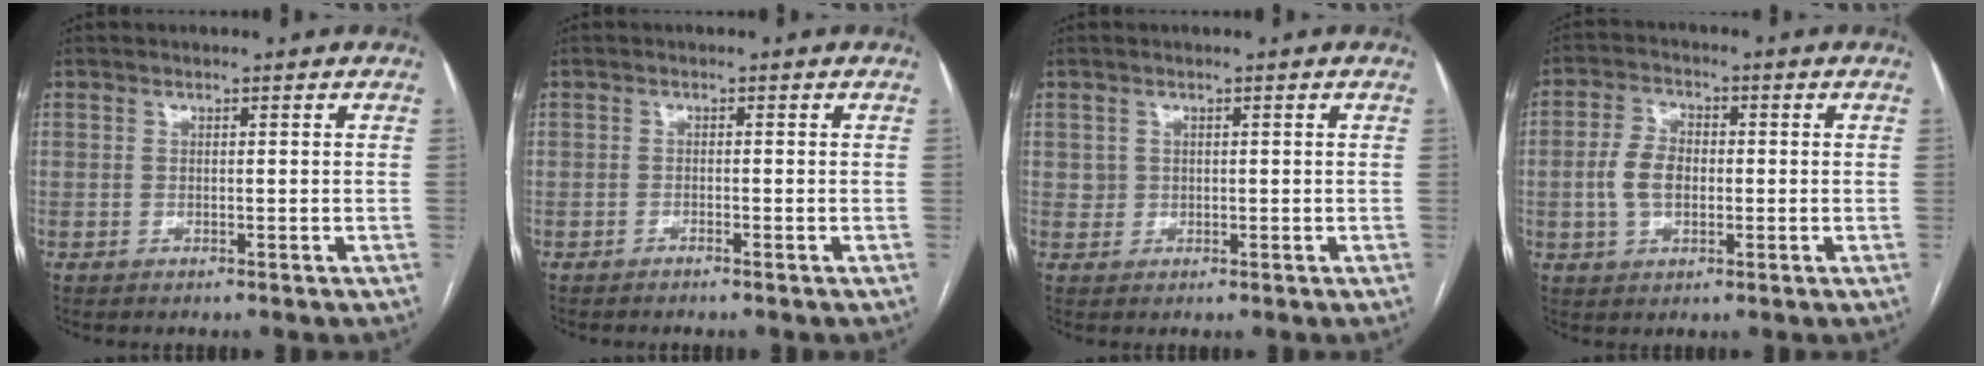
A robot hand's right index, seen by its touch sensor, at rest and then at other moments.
{"total": 0.6, "force": [-0.6, 0.0, 0.2], "torque": [-0.006, 0.000, -0.012]}
{"total": 1.4, "force": [0.3, 1.4, 0.1], "torque": [0.007, 0.004, 0.003]}
{"total": 6.1, "force": [-0.6, 3.9, 4.7], "torque": [-0.106, 0.014, -0.010]}